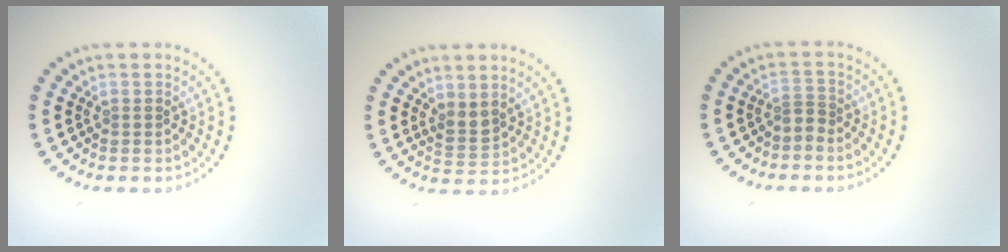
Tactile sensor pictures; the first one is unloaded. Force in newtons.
{"total": 1.7, "press": 1.4, "slide": 0.9}
{"total": 1.2, "press": 0.8, "slide": 0.9}